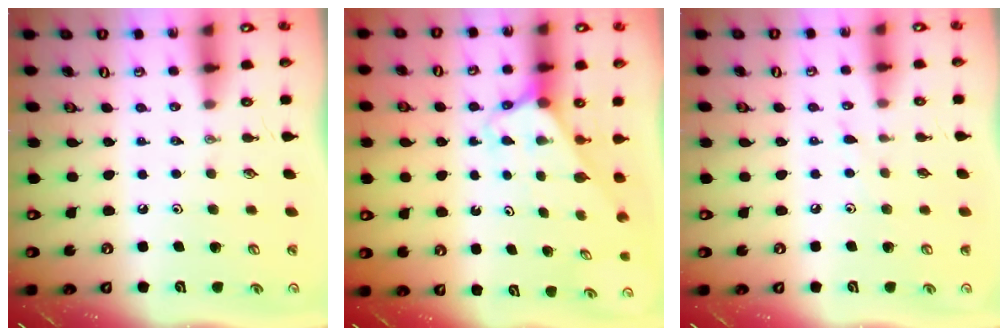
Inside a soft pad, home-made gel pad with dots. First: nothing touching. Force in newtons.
{"total": 2.5, "press": 2.5, "slide": 0.1}
{"total": 4.8, "press": 4.7, "slide": 0.6}